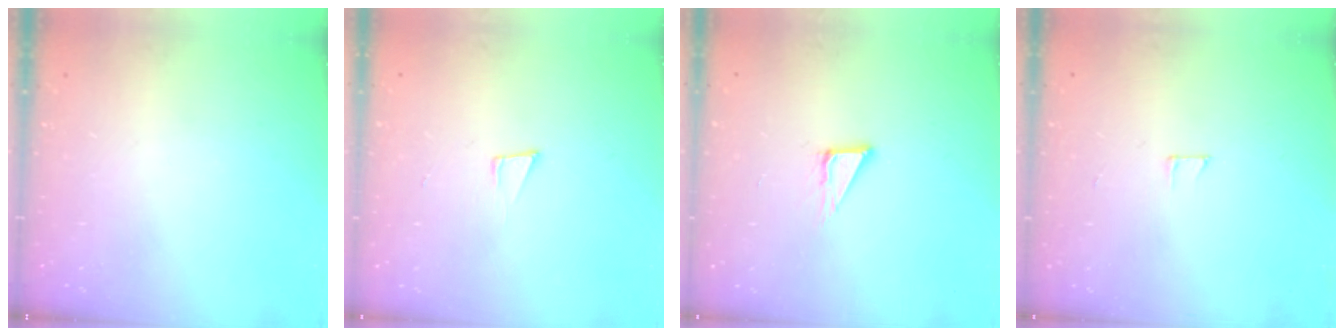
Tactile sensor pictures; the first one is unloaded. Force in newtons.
{"total": 4.8, "press": 3.6, "slide": 3.2}
{"total": 5.0, "press": 5.0, "slide": 0.2}
{"total": 3.9, "press": 3.9, "slide": 0.2}